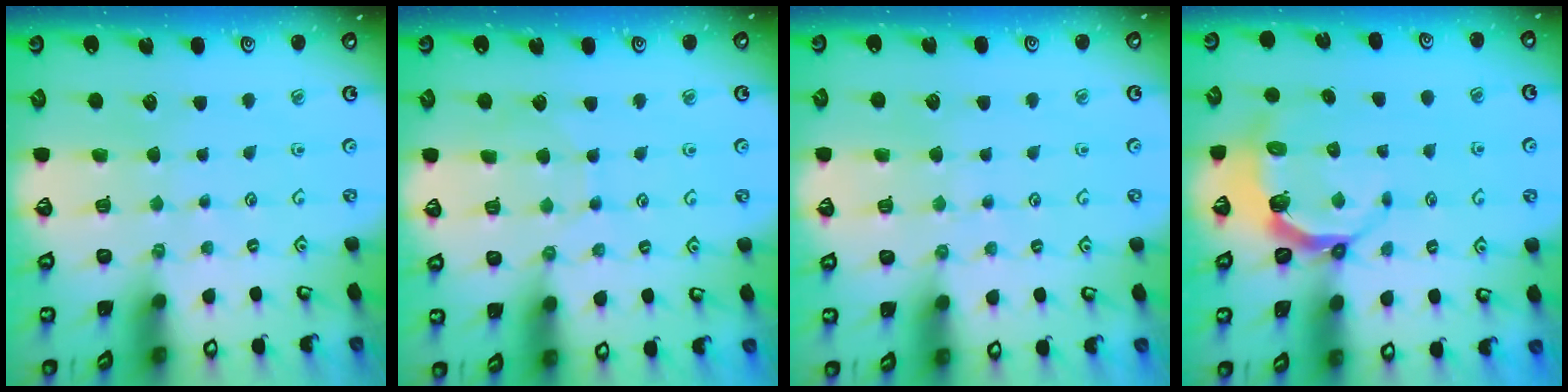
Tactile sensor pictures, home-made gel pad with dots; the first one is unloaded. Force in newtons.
{"total": 2.6, "press": 2.6, "slide": 0.3}
{"total": 4.3, "press": 4.3, "slide": 0.6}
{"total": 5.0, "press": 4.0, "slide": 3.0}